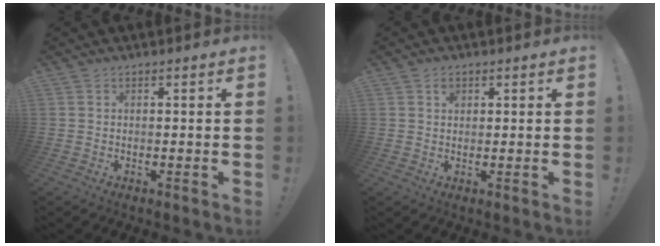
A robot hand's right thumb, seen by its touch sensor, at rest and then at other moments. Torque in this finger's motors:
{"motor_torque": [0.09, 0.31, -0.05, 0.10, 0.01]}